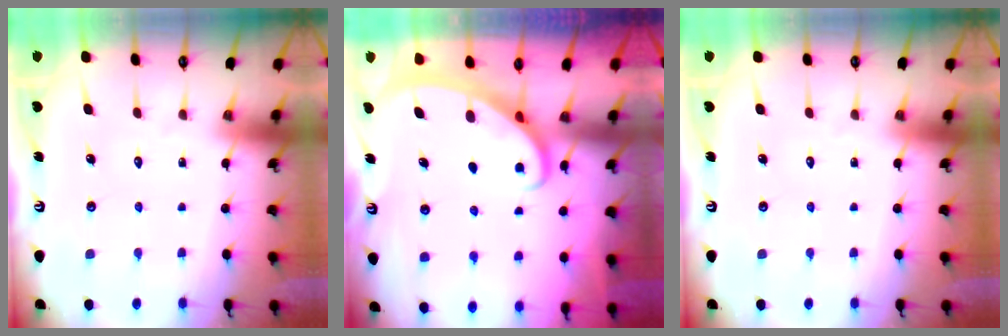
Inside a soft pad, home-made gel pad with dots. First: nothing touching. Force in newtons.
{"total": 2.6, "press": 2.6, "slide": 0.4}
{"total": 0.0}